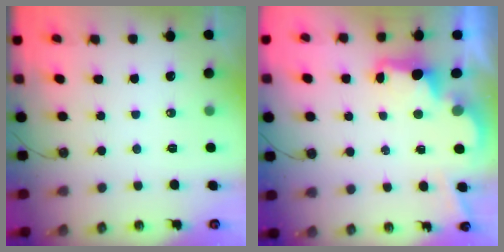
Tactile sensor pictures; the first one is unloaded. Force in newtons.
{"total": 2.5, "press": 2.4, "slide": 0.8}